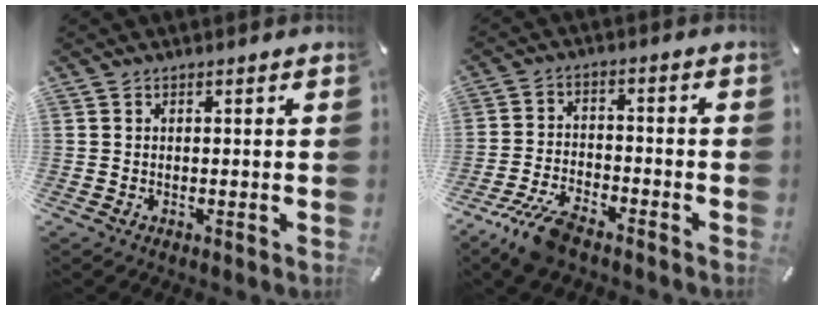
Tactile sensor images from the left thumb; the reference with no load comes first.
{"total": 9.0, "force": [-6.8, 3.0, 5.1], "torque": [-0.109, 0.025, -0.127]}